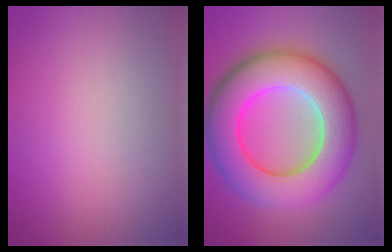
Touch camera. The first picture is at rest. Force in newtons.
{"total": 12.3, "press": 12.3, "slide": 0.2}